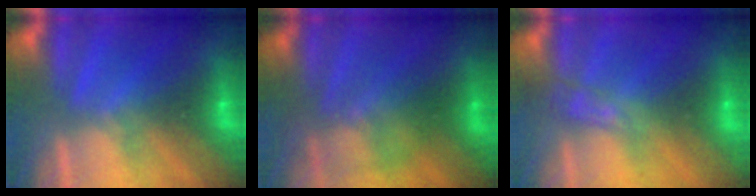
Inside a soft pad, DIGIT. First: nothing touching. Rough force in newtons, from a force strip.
{"total": 2.2}
{"total": 2.8}